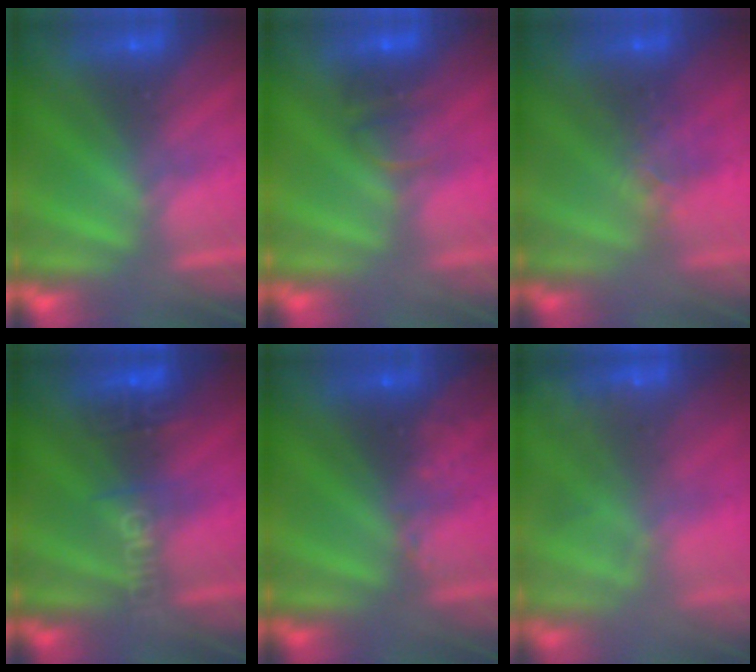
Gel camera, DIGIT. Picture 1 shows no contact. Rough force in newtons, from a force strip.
{"total": 2.2}
{"total": 3.8}
{"total": 2.8}
{"total": 2.9}
{"total": 9.9}